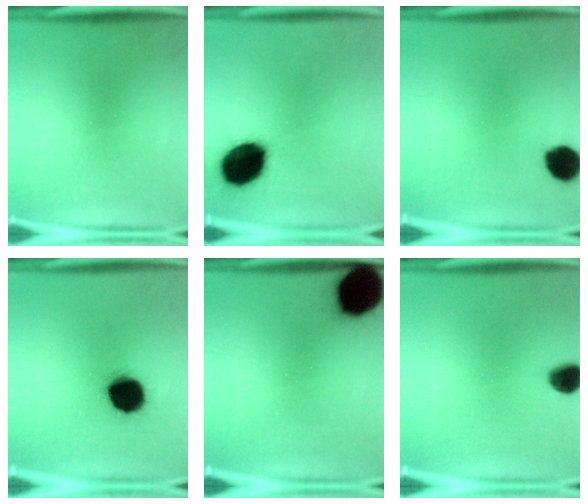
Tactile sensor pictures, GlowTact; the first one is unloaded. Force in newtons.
{"total": 16.0}
{"total": 7.3}
{"total": 15.6}
{"total": 17.4}
{"total": 6.1}